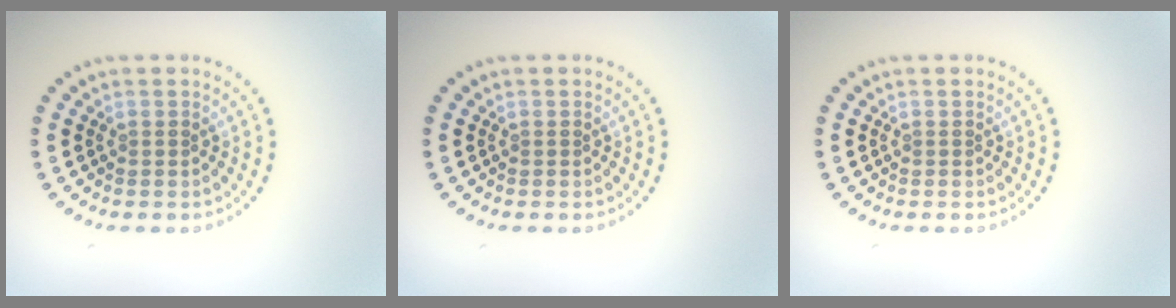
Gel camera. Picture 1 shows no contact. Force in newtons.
{"total": 0.0}
{"total": 0.0}